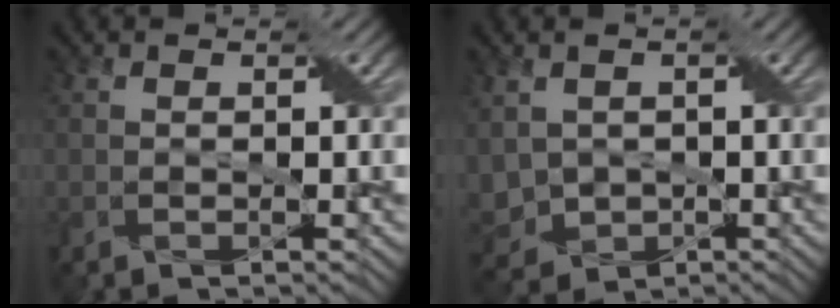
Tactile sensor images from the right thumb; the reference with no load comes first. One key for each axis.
{"total": 5.0, "fx": 0.0, "fy": 4.0, "fz": 3.0, "tx": -0.091, "ty": -0.013, "tz": -0.004}